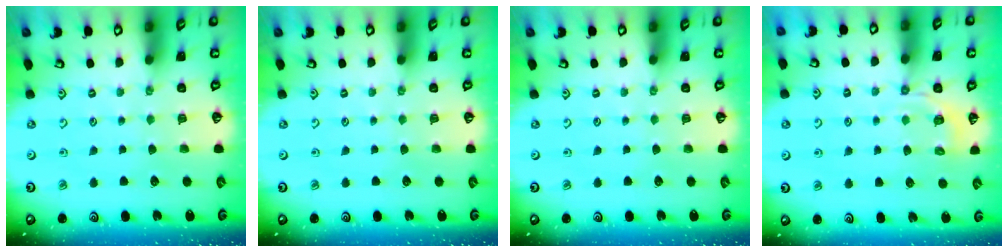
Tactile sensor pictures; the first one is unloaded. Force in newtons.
{"total": 0.0}
{"total": 0.0}
{"total": 3.7, "press": 3.1, "slide": 1.9}